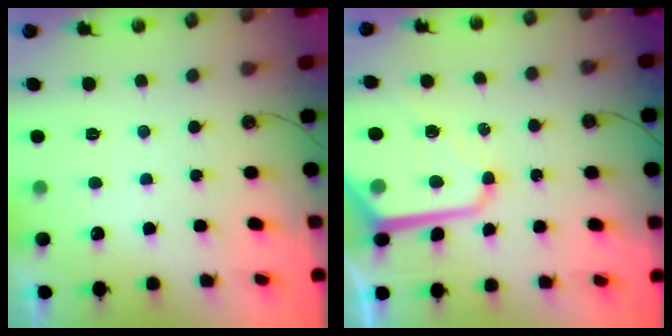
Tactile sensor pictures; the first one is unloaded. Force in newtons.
{"total": 12.5, "press": 12.4, "slide": 1.2}